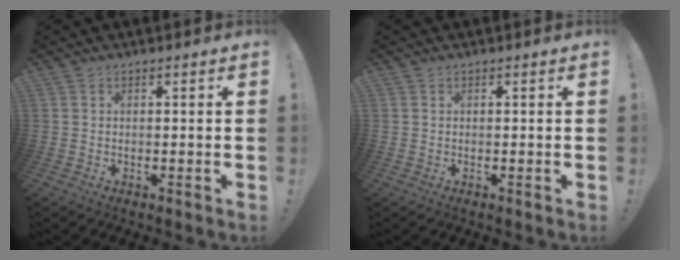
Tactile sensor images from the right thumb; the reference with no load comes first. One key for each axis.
{"total": 0.0}